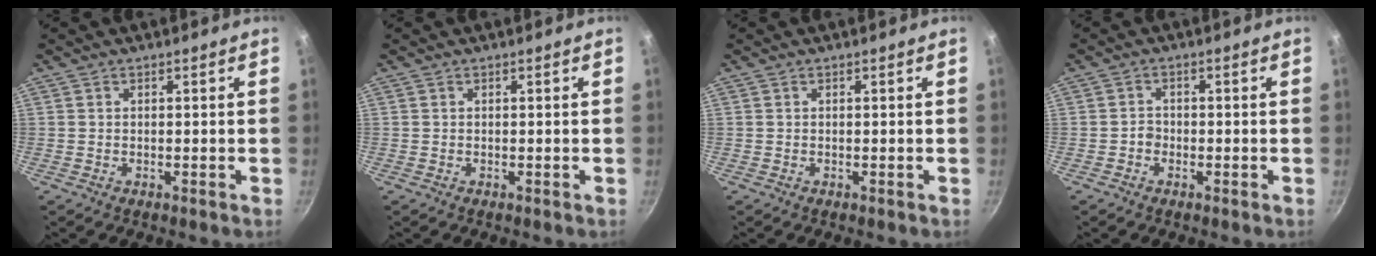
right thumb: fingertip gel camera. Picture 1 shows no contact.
{"total": 0.0}
{"total": 0.0}
{"total": 1.6, "force": [-0.7, 1.3, 0.5], "torque": [0.000, 0.009, -0.013]}